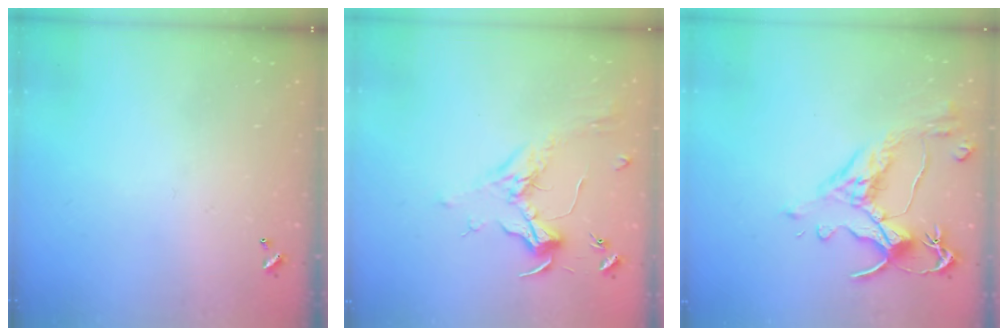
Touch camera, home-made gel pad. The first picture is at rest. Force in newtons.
{"total": 1.9, "press": 1.7, "slide": 0.7}
{"total": 3.5, "press": 3.2, "slide": 1.5}